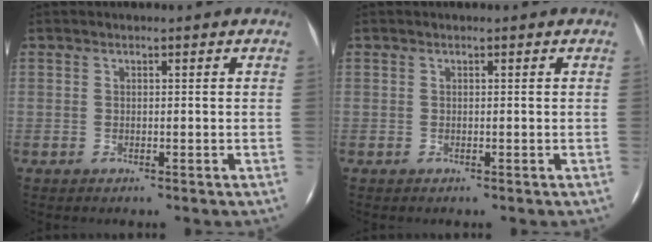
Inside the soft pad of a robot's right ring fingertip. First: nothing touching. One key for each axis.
{"total": 0.0}